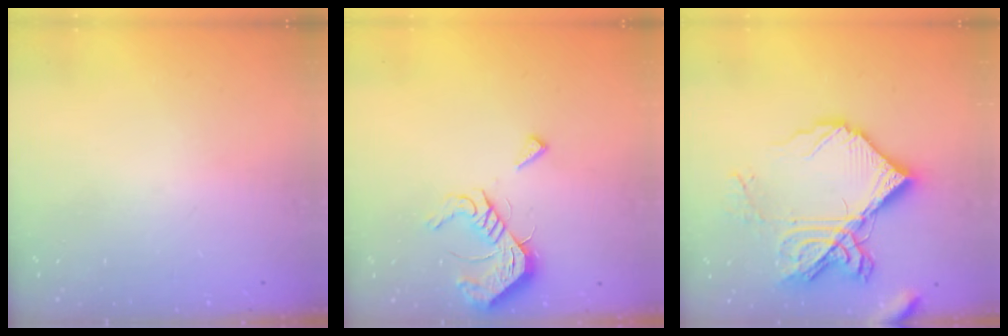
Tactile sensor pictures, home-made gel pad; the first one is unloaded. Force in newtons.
{"total": 11.4, "press": 11.4, "slide": 0.7}
{"total": 20.1, "press": 20.0, "slide": 2.2}